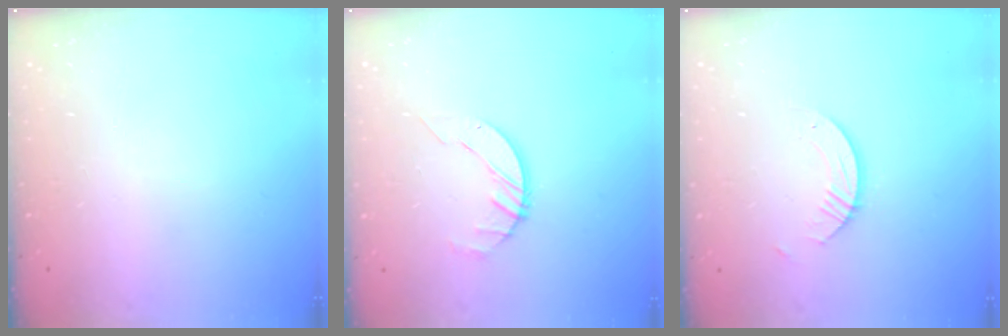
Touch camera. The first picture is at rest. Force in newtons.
{"total": 2.7, "press": 2.7, "slide": 0.3}
{"total": 3.7, "press": 3.7, "slide": 0.3}